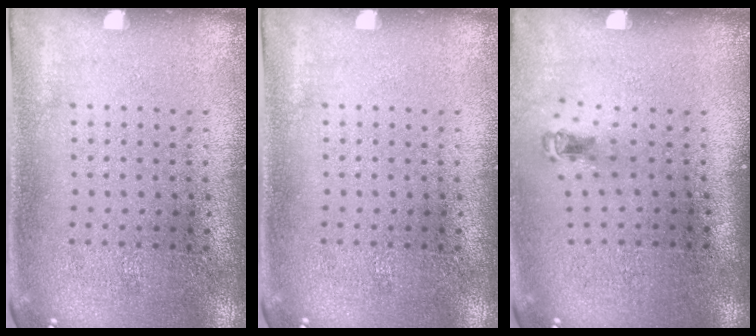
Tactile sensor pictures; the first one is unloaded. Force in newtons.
{"total": 0.0}
{"total": 0.8, "press": 0.4, "slide": 0.7}